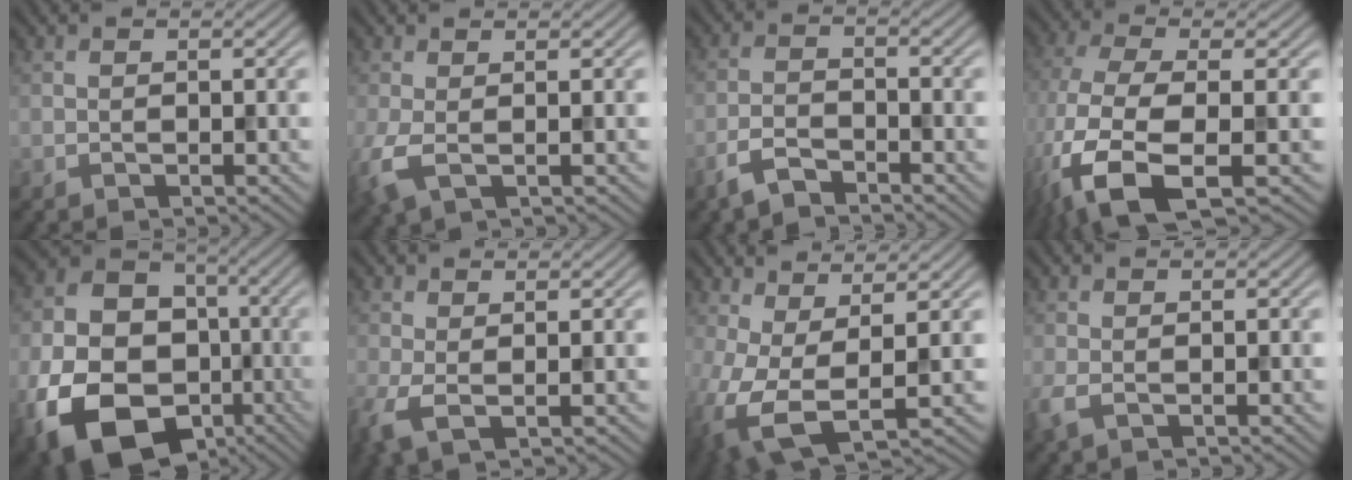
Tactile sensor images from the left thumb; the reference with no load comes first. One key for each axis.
{"total": 3.2, "fx": -0.2, "fy": 1.3, "fz": 2.8, "tx": -0.080, "ty": -0.004, "tz": -0.009}
{"total": 3.9, "fx": -3.1, "fy": 1.2, "fz": 2.0, "tx": -0.048, "ty": -0.001, "tz": -0.073}
{"total": 12.6, "fx": -5.2, "fy": 4.5, "fz": 10.6, "tx": -0.264, "ty": -0.028, "tz": -0.099}
{"total": 18.2, "fx": -6.5, "fy": 14.0, "fz": 9.6, "tx": -0.227, "ty": -0.047, "tz": -0.112}
{"total": 3.2, "fx": -0.2, "fy": 1.2, "fz": 2.9, "tx": -0.079, "ty": -0.005, "tz": -0.007}
{"total": 8.6, "fx": -1.2, "fy": 3.5, "fz": 7.8, "tx": -0.192, "ty": -0.012, "tz": -0.024}
{"total": 1.7, "fx": -0.2, "fy": 0.8, "fz": 1.5, "tx": -0.046, "ty": -0.004, "tz": -0.008}